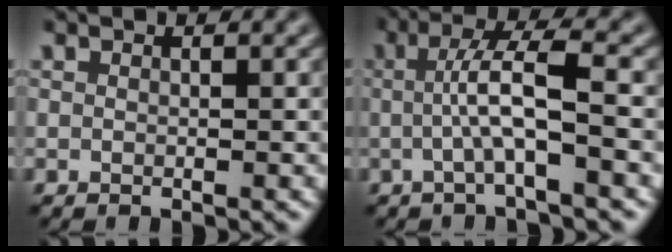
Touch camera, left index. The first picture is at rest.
{"total": 4.4, "force": [-0.8, 0.5, 4.3], "torque": [-0.079, 0.009, -0.011]}